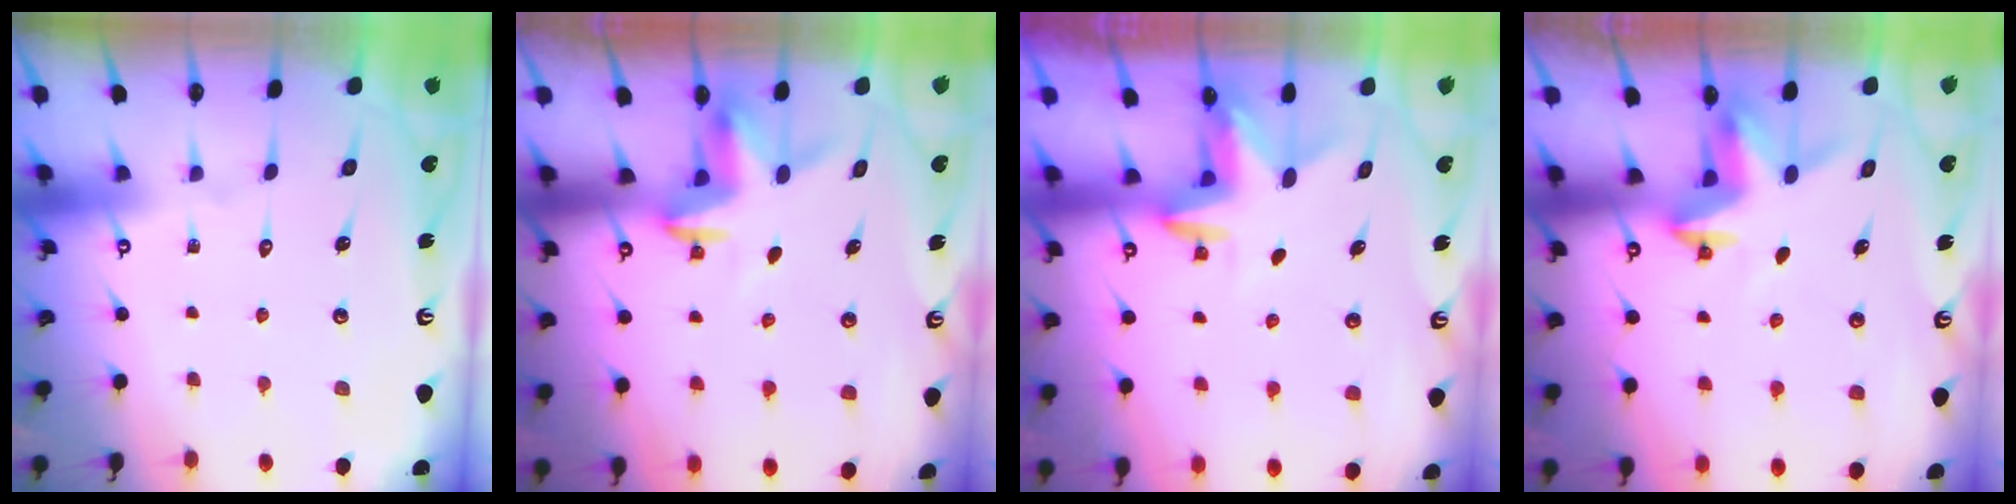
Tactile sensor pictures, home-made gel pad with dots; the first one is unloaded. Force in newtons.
{"total": 3.5, "press": 3.4, "slide": 0.3}
{"total": 2.7, "press": 2.7, "slide": 0.2}
{"total": 3.4, "press": 3.4, "slide": 0.2}